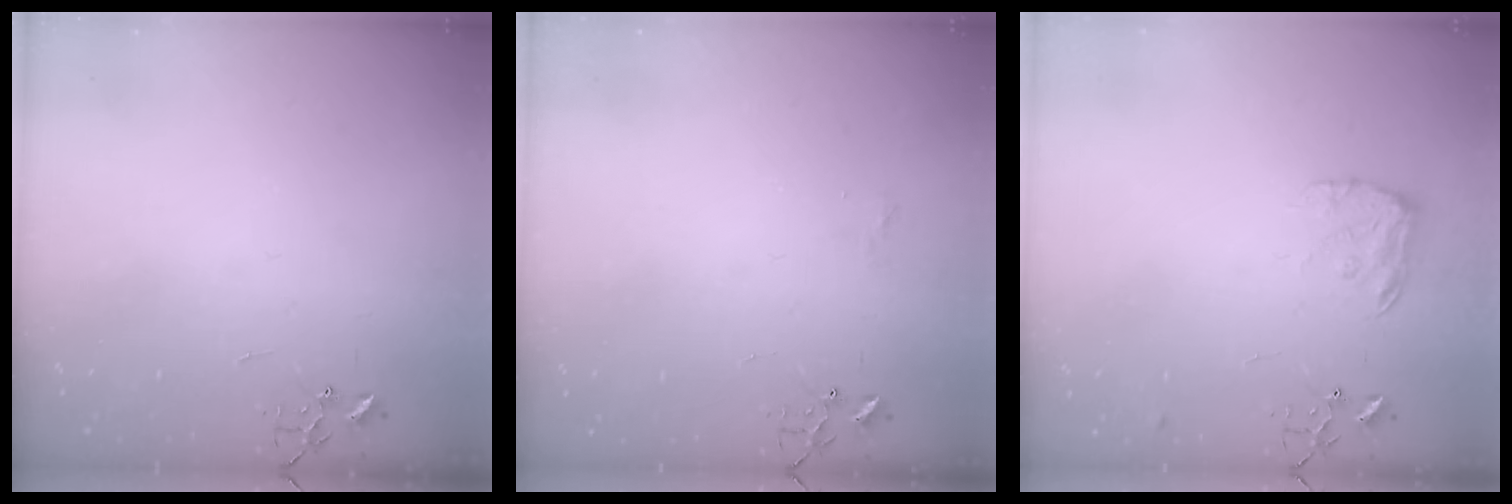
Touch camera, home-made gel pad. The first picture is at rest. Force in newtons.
{"total": 5.2, "press": 5.2, "slide": 0.7}
{"total": 9.8, "press": 9.8, "slide": 0.5}